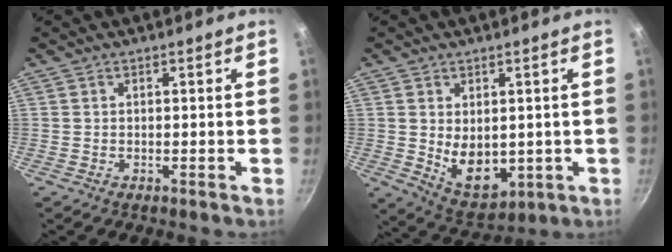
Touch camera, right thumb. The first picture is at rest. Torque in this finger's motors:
{"motor_torque": [-0.37, 0.79, 0.40, 0.73, 0.02]}